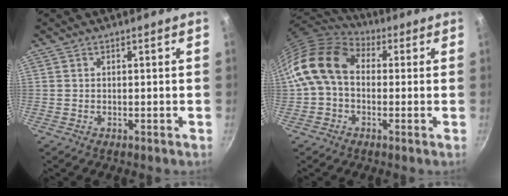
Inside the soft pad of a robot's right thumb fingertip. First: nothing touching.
{"total": 14.3, "force": [1.3, 10.3, 9.8], "torque": [-0.166, 0.029, 0.003]}